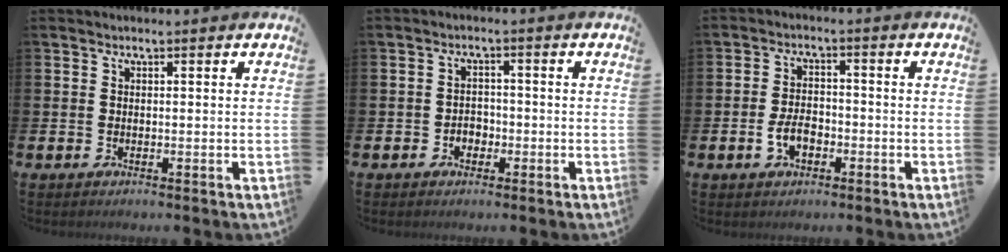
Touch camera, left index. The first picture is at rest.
{"total": 2.1, "force": [-1.0, 1.7, 0.7], "torque": [-0.014, 0.003, -0.024]}
{"total": 3.8, "force": [-1.4, 2.3, 2.7], "torque": [-0.039, 0.001, -0.029]}